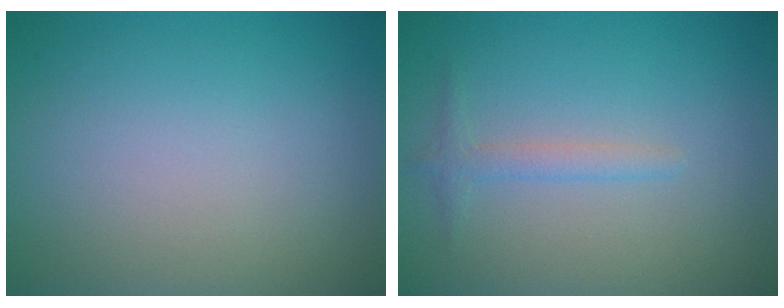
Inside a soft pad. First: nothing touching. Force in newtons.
{"total": 1.4, "press": 1.4, "slide": 0.0}